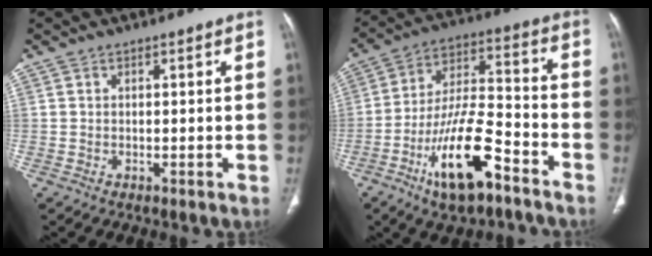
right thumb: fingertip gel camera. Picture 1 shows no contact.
{"total": 16.8, "force": [-9.1, 5.9, 12.8], "torque": [-0.222, 0.064, -0.158]}